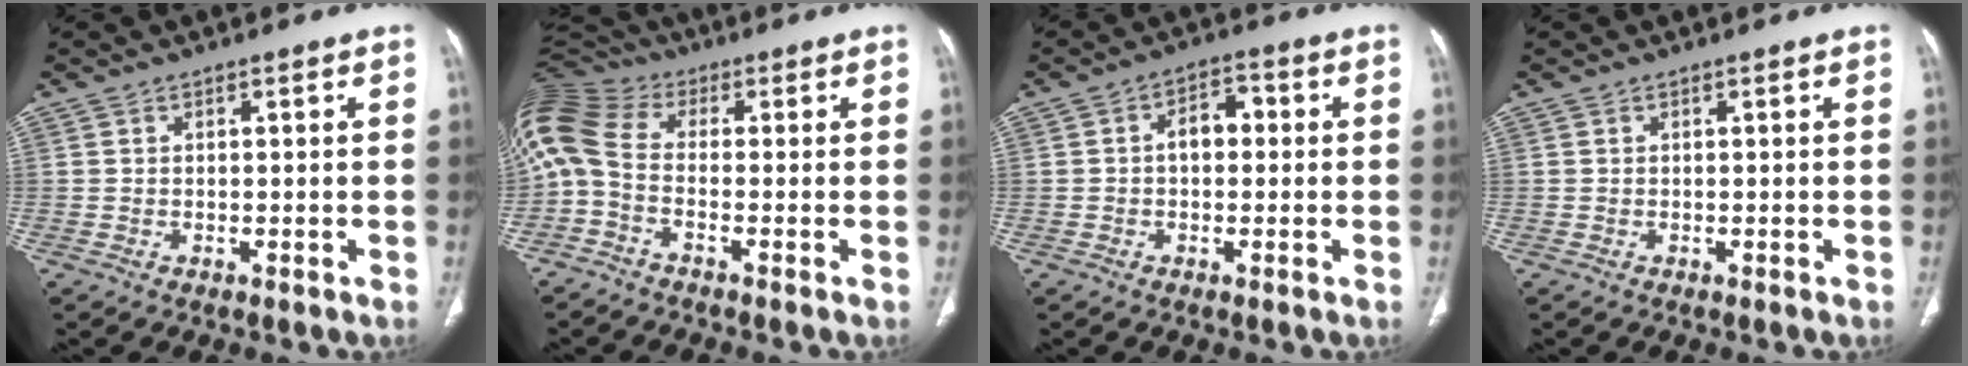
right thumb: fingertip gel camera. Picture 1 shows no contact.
{"total": 12.6, "force": [-1.6, 8.0, 9.6], "torque": [-0.225, 0.044, -0.045]}
{"total": 5.2, "force": [0.1, 3.4, 3.9], "torque": [-0.048, 0.021, -0.006]}
{"total": 0.0}